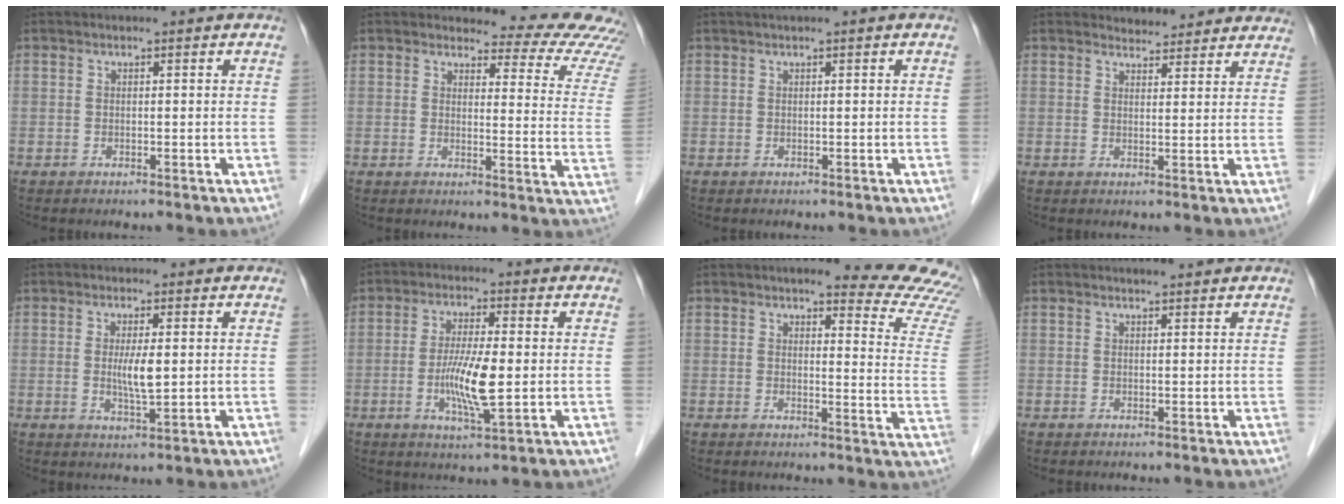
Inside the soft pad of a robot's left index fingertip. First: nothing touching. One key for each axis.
{"total": 14.2, "fx": 13.8, "fy": 2.2, "fz": 2.4, "tx": 0.008, "ty": -0.093, "tz": 0.117}
{"total": 1.5, "fx": 1.0, "fy": 0.0, "fz": 1.1, "tx": -0.008, "ty": 0.017, "tz": 0.017}
{"total": 8.5, "fx": 8.1, "fy": 2.3, "fz": 0.7, "tx": 0.020, "ty": 0.006, "tz": 0.078}
{"total": 3.9, "fx": 0.2, "fy": 0.7, "fz": 3.8, "tx": -0.067, "ty": -0.010, "tz": 0.004}
{"total": 7.7, "fx": -1.0, "fy": 1.0, "fz": 7.5, "tx": -0.144, "ty": -0.014, "tz": -0.021}
{"total": 15.1, "fx": 14.2, "fy": 1.2, "fz": 4.8, "tx": -0.031, "ty": -0.089, "tz": 0.132}
{"total": 2.4, "fx": 2.1, "fy": 0.3, "fz": 1.0, "tx": -0.009, "ty": 0.010, "tz": 0.032}